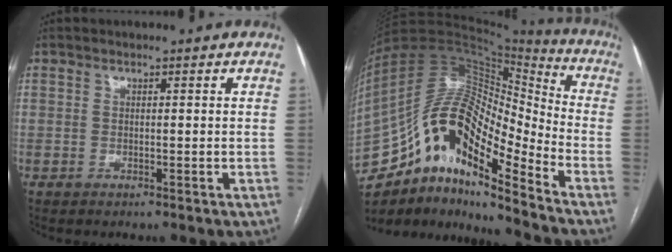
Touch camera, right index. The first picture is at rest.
{"total": 21.2, "force": [-12.9, 5.9, 15.8], "torque": [-0.300, 0.036, -0.220]}